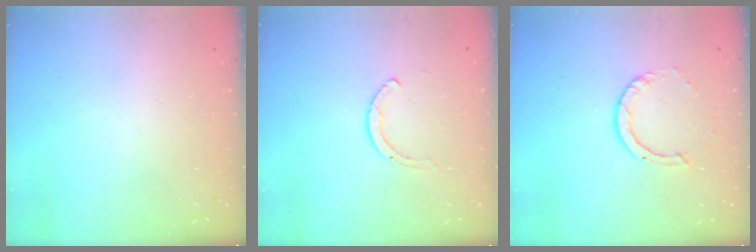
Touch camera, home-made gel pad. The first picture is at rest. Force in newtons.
{"total": 2.0, "press": 1.9, "slide": 0.3}
{"total": 4.0, "press": 4.0, "slide": 0.3}